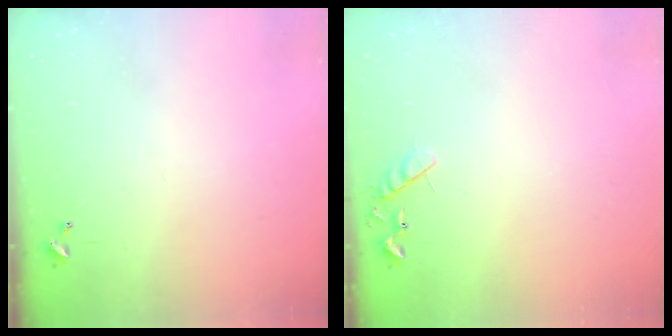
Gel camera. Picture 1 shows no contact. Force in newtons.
{"total": 8.0, "press": 8.0, "slide": 0.4}